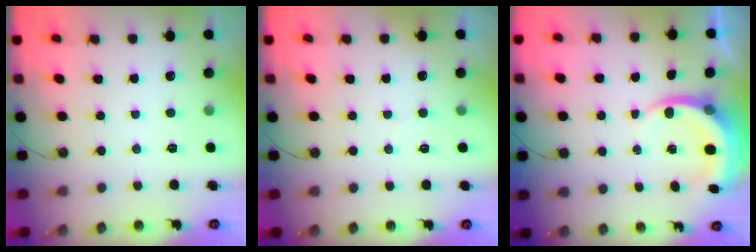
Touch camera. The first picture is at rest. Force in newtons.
{"total": 3.1, "press": 3.1, "slide": 0.4}
{"total": 5.6, "press": 5.6, "slide": 0.4}